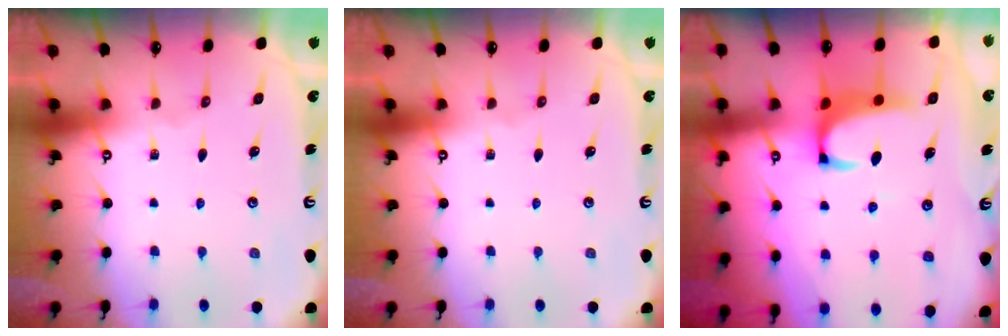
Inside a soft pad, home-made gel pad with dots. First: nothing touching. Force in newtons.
{"total": 0.0}
{"total": 2.1, "press": 1.8, "slide": 0.9}